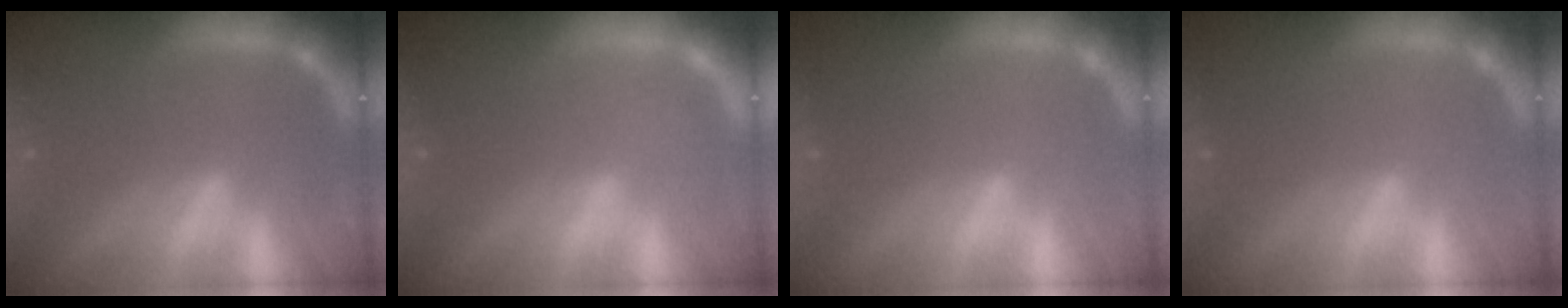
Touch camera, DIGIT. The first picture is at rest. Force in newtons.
{"total": 1.0}
{"total": 0.0}
{"total": 0.0}